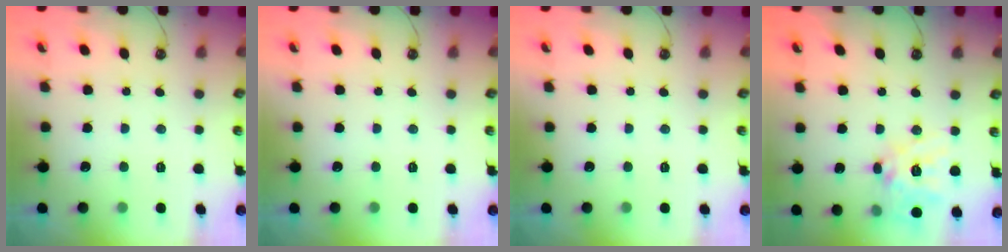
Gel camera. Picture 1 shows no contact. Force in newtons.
{"total": 0.0}
{"total": 0.0}
{"total": 15.4, "press": 15.2, "slide": 2.1}